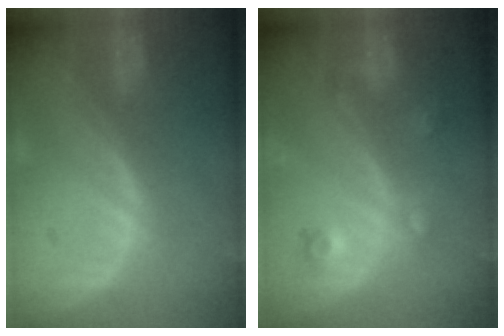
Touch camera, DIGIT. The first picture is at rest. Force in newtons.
{"total": 3.7, "press": 3.4, "slide": 1.4}